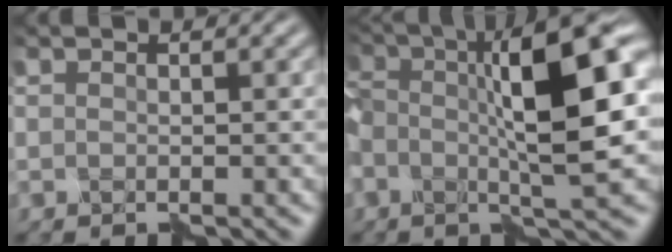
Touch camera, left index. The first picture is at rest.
{"total": 11.8, "force": [0.2, 3.3, 11.3], "torque": [-0.187, 0.011, -0.003]}